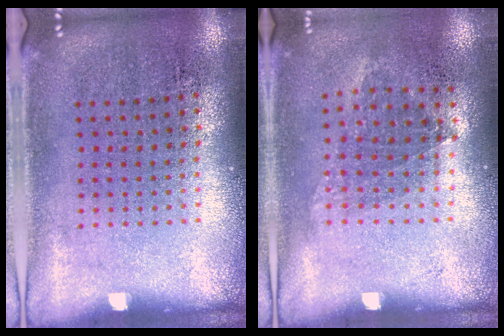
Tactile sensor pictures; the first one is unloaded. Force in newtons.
{"total": 1.0, "press": 0.8, "slide": 0.6}